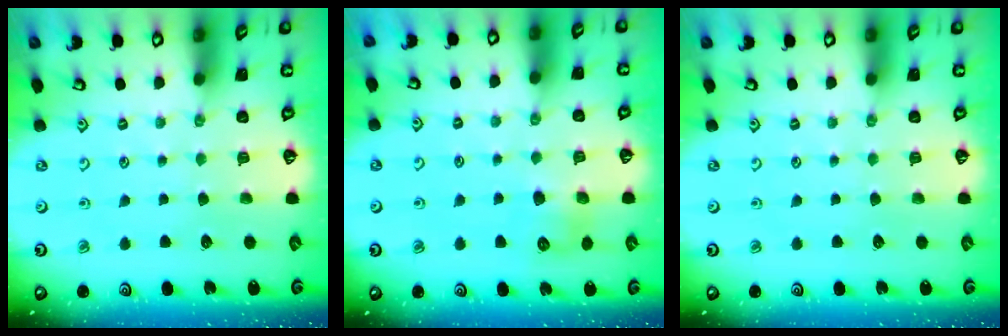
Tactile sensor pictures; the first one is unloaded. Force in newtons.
{"total": 6.5, "press": 6.5, "slide": 0.6}
{"total": 0.0}